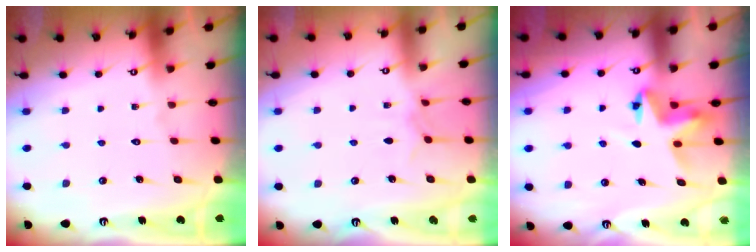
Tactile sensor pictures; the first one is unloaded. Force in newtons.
{"total": 3.6, "press": 3.5, "slide": 0.6}
{"total": 5.5, "press": 5.5, "slide": 0.1}